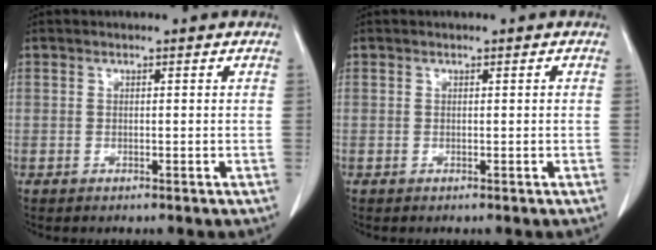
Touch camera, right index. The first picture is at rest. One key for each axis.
{"total": 0.0}